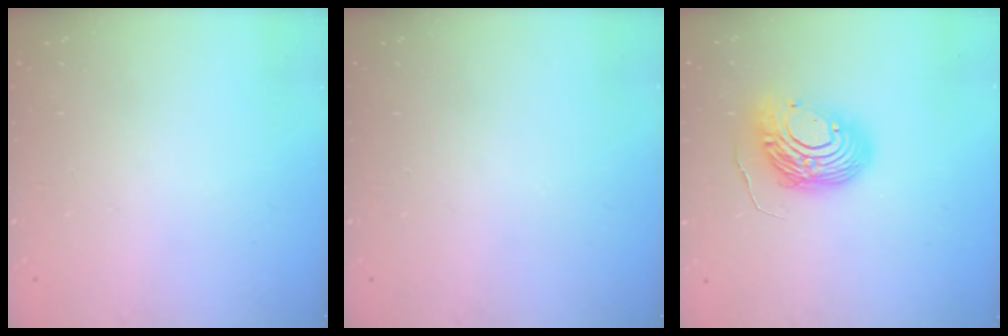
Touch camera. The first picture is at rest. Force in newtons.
{"total": 0.0}
{"total": 12.6, "press": 12.5, "slide": 1.1}